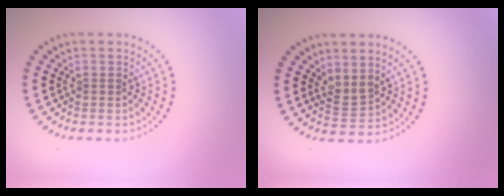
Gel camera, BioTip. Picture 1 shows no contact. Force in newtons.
{"total": 1.7, "press": 1.4, "slide": 0.9}